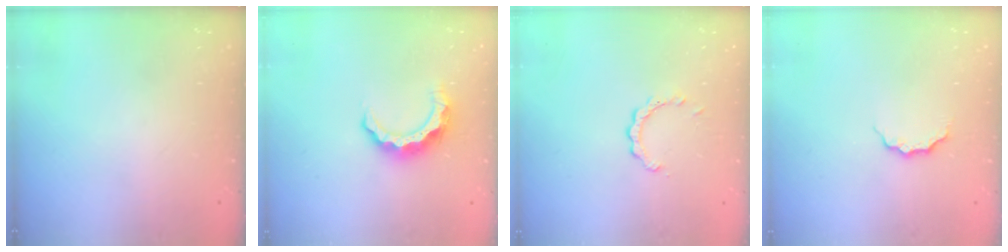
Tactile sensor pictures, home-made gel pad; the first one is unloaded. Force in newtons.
{"total": 8.2, "press": 8.2, "slide": 0.2}
{"total": 2.6, "press": 2.6, "slide": 0.2}
{"total": 2.7, "press": 2.6, "slide": 0.3}